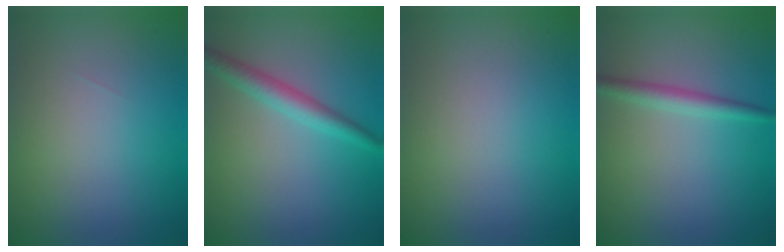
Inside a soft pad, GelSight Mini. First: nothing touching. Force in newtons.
{"total": 2.7, "press": 2.7, "slide": 0.2}
{"total": 0.0}
{"total": 2.0, "press": 2.0, "slide": 0.1}